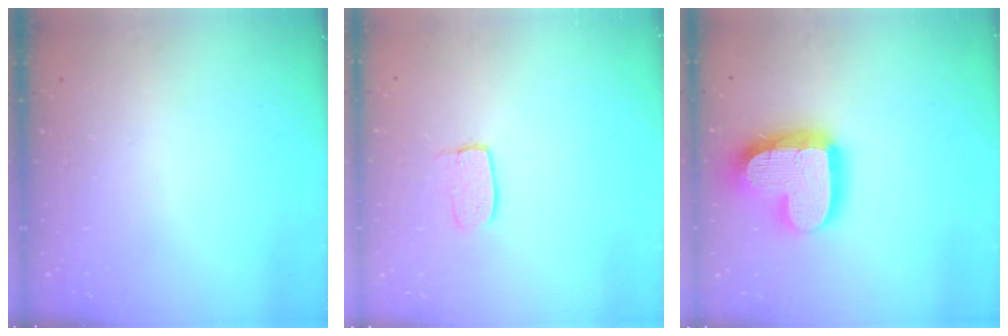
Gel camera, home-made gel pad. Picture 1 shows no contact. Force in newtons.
{"total": 6.0, "press": 6.0, "slide": 0.3}
{"total": 19.6, "press": 19.6, "slide": 1.5}